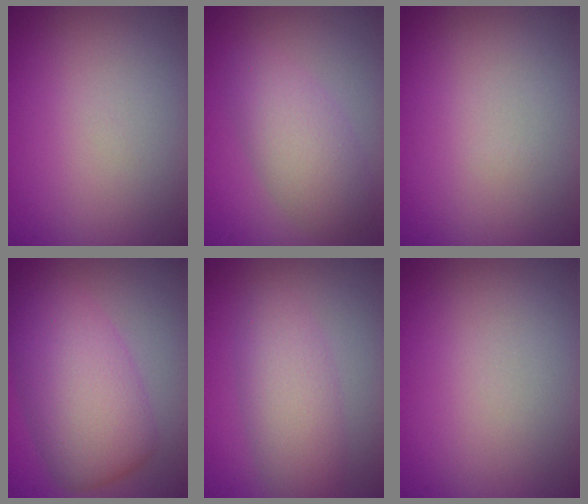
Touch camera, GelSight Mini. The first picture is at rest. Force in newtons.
{"total": 4.1, "press": 4.1, "slide": 0.1}
{"total": 0.0}
{"total": 7.5, "press": 7.5, "slide": 0.4}
{"total": 4.2, "press": 4.2, "slide": 0.1}
{"total": 0.0}